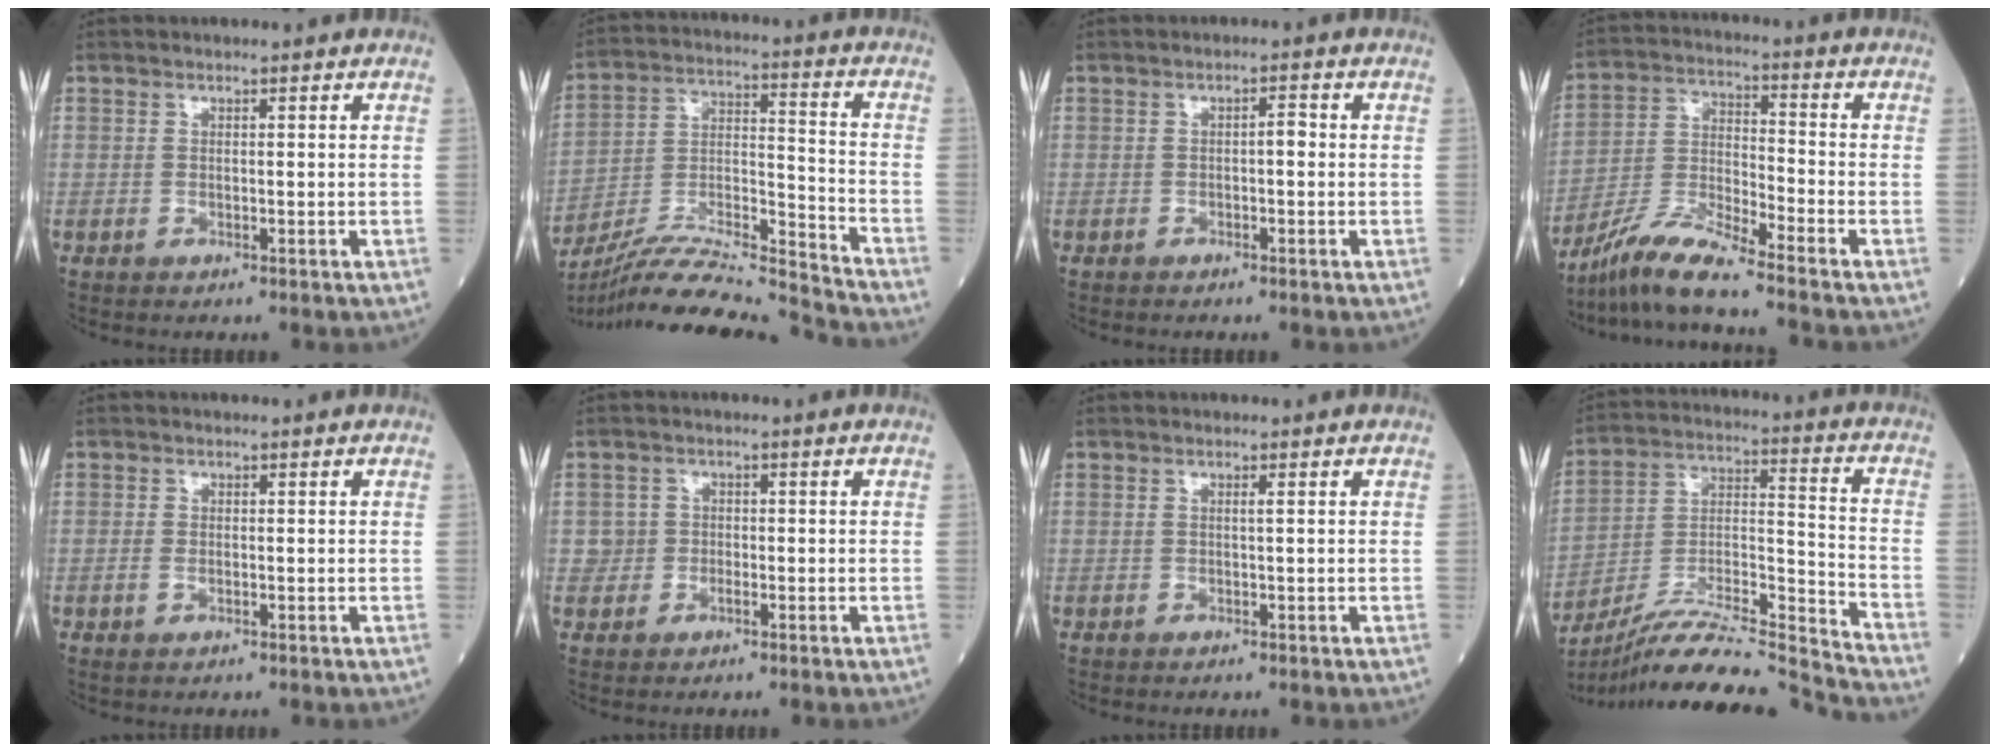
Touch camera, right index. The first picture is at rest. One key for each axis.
{"total": 18.8, "fx": -18.0, "fy": -1.4, "fz": 5.4, "tx": -0.109, "ty": 0.005, "tz": -0.312}
{"total": 1.4, "fx": -0.1, "fy": 0.4, "fz": 1.4, "tx": -0.018, "ty": 0.004, "tz": -0.004}
{"total": 9.3, "fx": -8.2, "fy": -1.0, "fz": 4.2, "tx": -0.093, "ty": -0.018, "tz": -0.161}
{"total": 1.1, "fx": -0.3, "fy": 0.6, "fz": 0.9, "tx": -0.022, "ty": -0.001, "tz": -0.003}
{"total": 2.1, "fx": -0.5, "fy": 2.0, "fz": 0.0, "tx": 0.007, "ty": 0.009, "tz": -0.013}
{"total": 0.5, "fx": 0.2, "fy": -0.1, "fz": 0.5, "tx": -0.012, "ty": -0.001, "tz": 0.003}
{"total": 21.3, "fx": -20.2, "fy": -1.8, "fz": 6.5, "tx": -0.134, "ty": -0.003, "tz": -0.340}